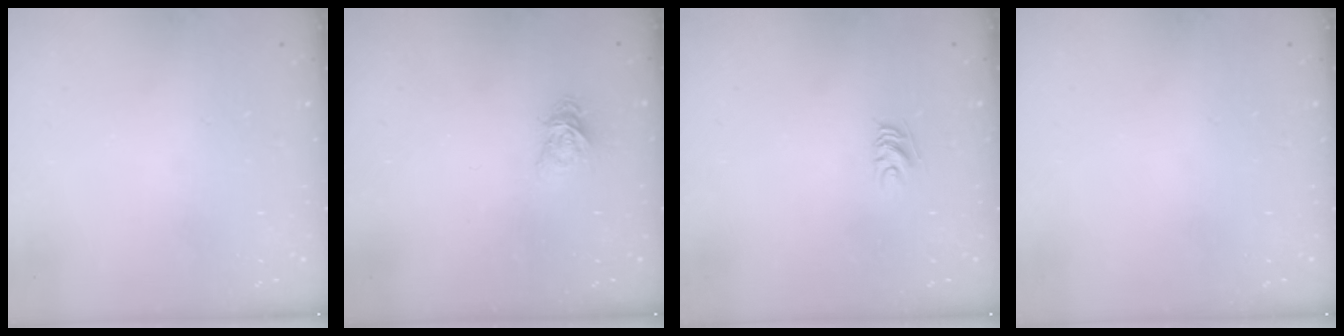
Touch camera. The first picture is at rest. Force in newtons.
{"total": 4.6, "press": 4.6, "slide": 0.3}
{"total": 5.3, "press": 5.3, "slide": 0.5}
{"total": 0.0}